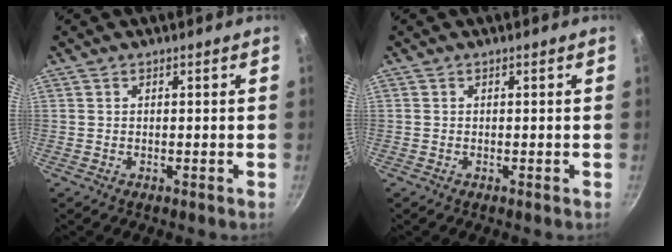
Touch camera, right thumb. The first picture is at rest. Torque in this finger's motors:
{"motor_torque": [0.31, 0.28, 0.12, 0.27, 0.02]}